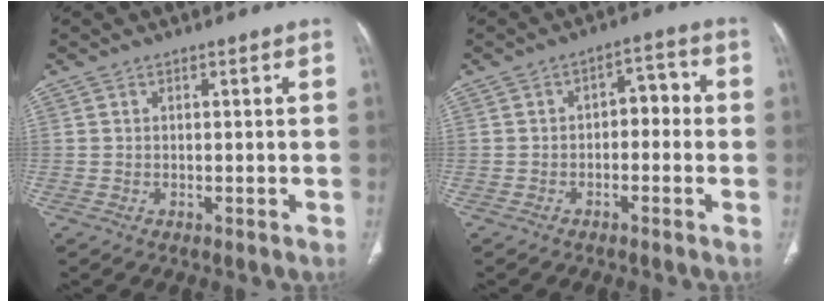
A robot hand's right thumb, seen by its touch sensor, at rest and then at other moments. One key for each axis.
{"total": 5.1, "fx": -0.9, "fy": 3.2, "fz": 3.9, "tx": -0.032, "ty": 0.033, "tz": -0.022}